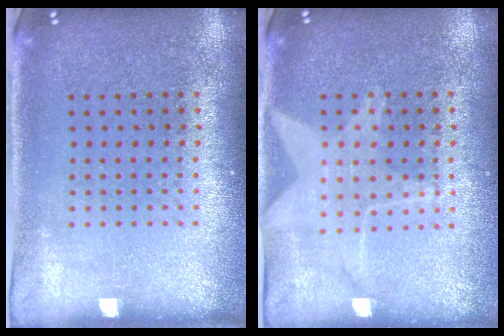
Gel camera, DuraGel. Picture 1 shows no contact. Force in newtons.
{"total": 1.5, "press": 1.5, "slide": 0.4}